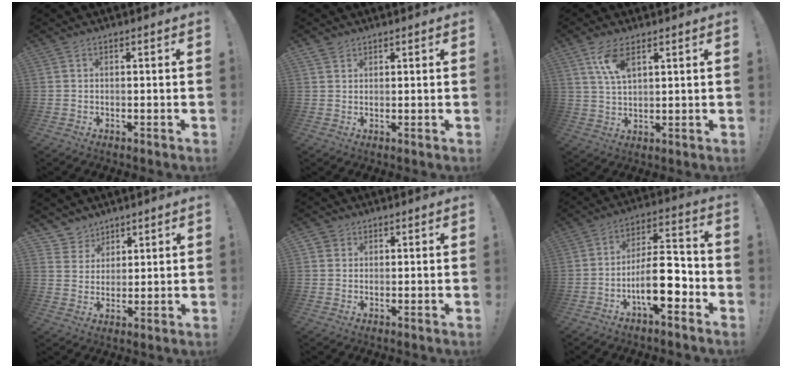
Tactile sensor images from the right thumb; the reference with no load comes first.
{"total": 2.1, "force": [1.7, 1.2, 0.2], "torque": [0.001, -0.009, 0.031]}
{"total": 7.5, "force": [4.0, 3.4, 5.4], "torque": [-0.104, -0.011, 0.072]}
{"total": 6.2, "force": [4.5, 4.3, 0.0], "torque": [-0.014, -0.037, 0.092]}
{"total": 2.8, "force": [1.4, 2.4, 0.3], "torque": [-0.004, -0.003, 0.025]}
{"total": 15.9, "force": [-5.6, 6.0, 13.6], "torque": [-0.225, 0.026, -0.089]}